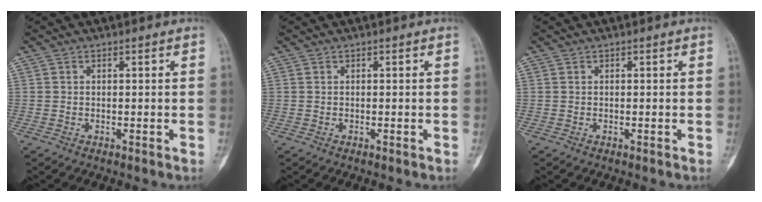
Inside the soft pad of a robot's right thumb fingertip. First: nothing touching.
{"total": 0.0}
{"total": 0.0}